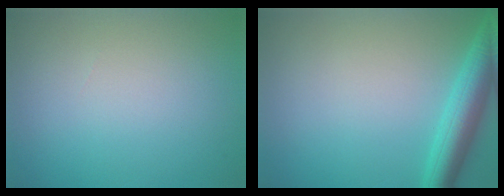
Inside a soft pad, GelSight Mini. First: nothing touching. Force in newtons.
{"total": 4.5, "press": 4.5, "slide": 0.2}